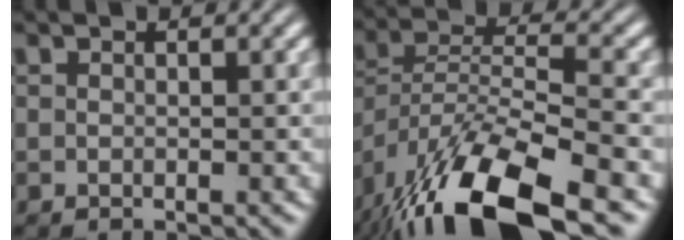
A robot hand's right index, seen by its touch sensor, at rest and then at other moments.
{"total": 9.3, "force": [-4.5, 4.3, 7.0], "torque": [-0.139, -0.030, -0.057]}